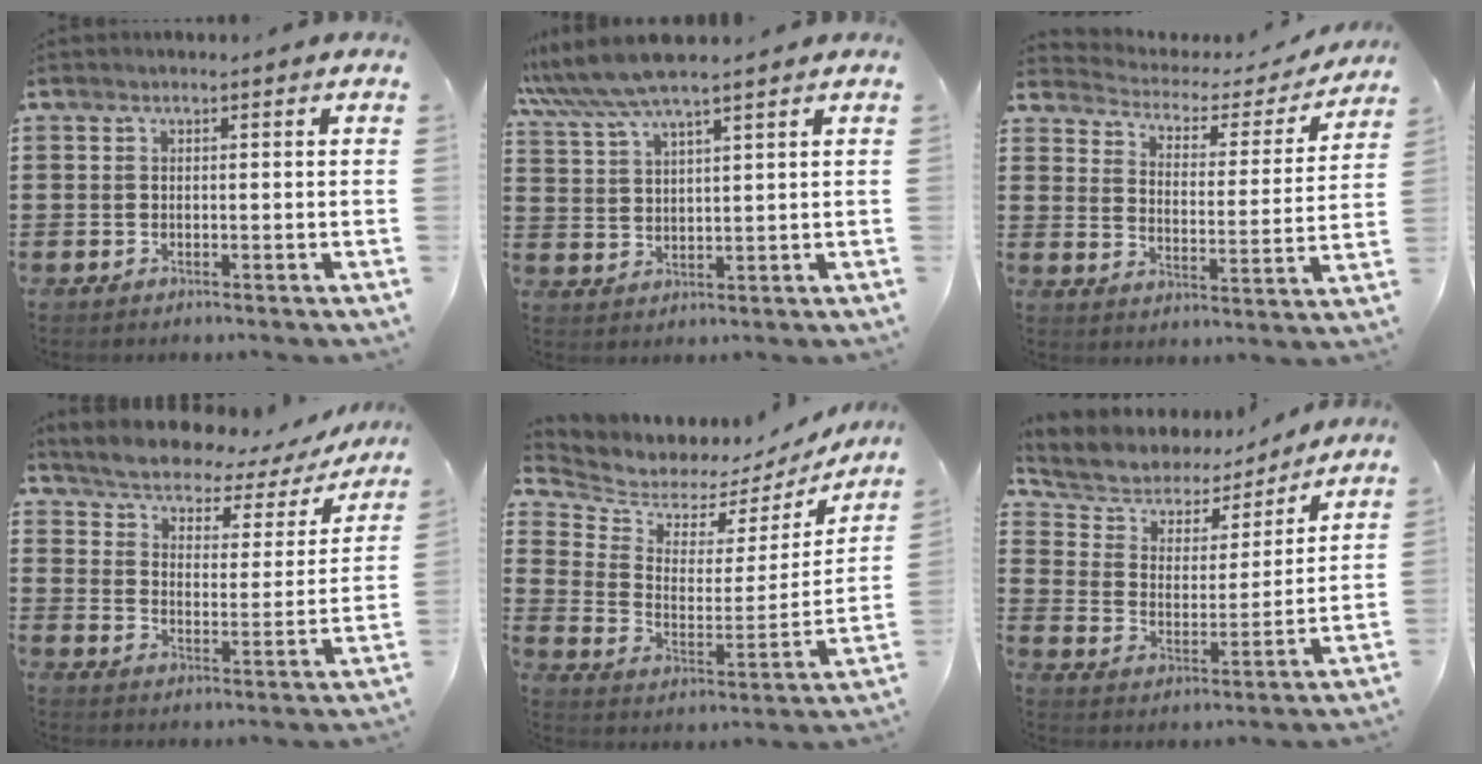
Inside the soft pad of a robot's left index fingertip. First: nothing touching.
{"total": 6.8, "force": [5.6, 0.4, 3.8], "torque": [-0.089, -0.014, 0.101]}
{"total": 2.9, "force": [2.6, 1.1, 0.6], "torque": [-0.033, -0.020, 0.035]}
{"total": 4.1, "force": [3.8, 0.7, 1.2], "torque": [-0.047, -0.030, 0.057]}
{"total": 4.6, "force": [4.3, 1.6, 0.3], "torque": [-0.040, -0.041, 0.070]}
{"total": 5.1, "force": [4.2, 2.8, 0.6], "torque": [-0.047, -0.025, 0.066]}